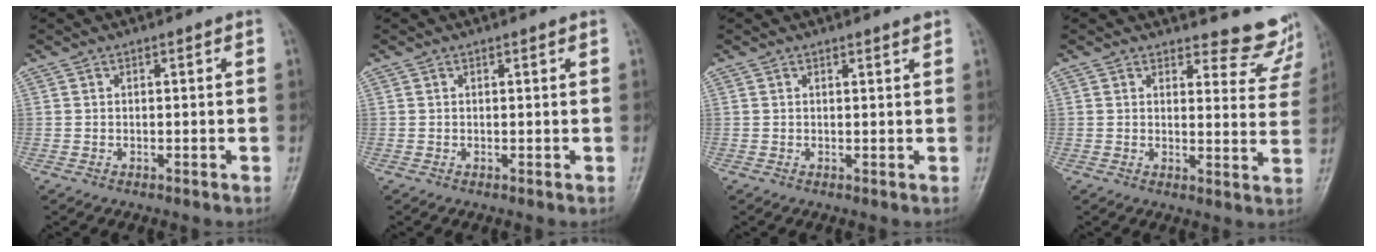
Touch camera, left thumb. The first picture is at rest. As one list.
[{"total": 0.6, "force": [0.4, 0.1, 0.4], "torque": [-0.007, -0.002, 0.006]}, {"total": 1.0, "force": [0.9, -0.1, 0.4], "torque": [-0.006, -0.010, 0.013]}, {"total": 9.0, "force": [8.7, 2.3, 0.5], "torque": [0.029, -0.090, 0.082]}]